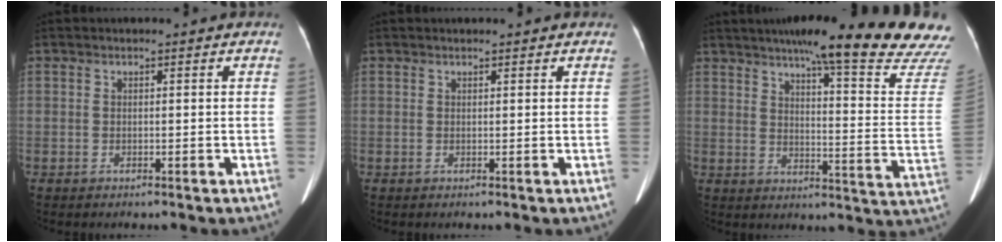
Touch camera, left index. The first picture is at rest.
{"total": 0.8, "force": [0.7, 0.0, 0.3], "torque": [-0.006, 0.013, 0.012]}
{"total": 24.2, "force": [21.2, -0.4, 11.6], "torque": [-0.161, -0.082, 0.256]}